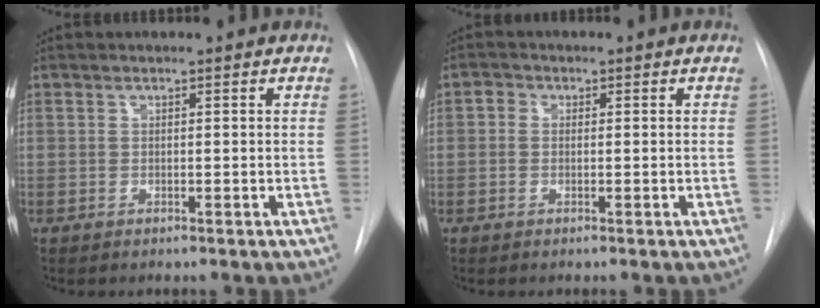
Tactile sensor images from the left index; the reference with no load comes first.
{"total": 1.3, "force": [0.1, 1.2, 0.6], "torque": [-0.009, 0.008, -0.003]}